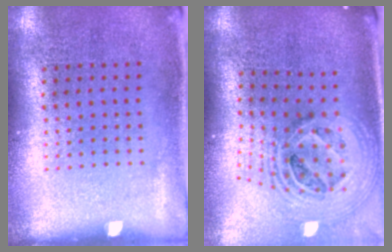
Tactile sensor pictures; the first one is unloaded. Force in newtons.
{"total": 2.5, "press": 1.8, "slide": 1.7}